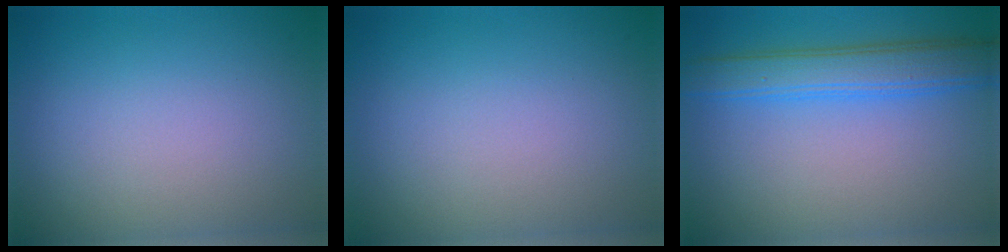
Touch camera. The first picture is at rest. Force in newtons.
{"total": 0.0}
{"total": 4.5, "press": 4.5, "slide": 0.2}